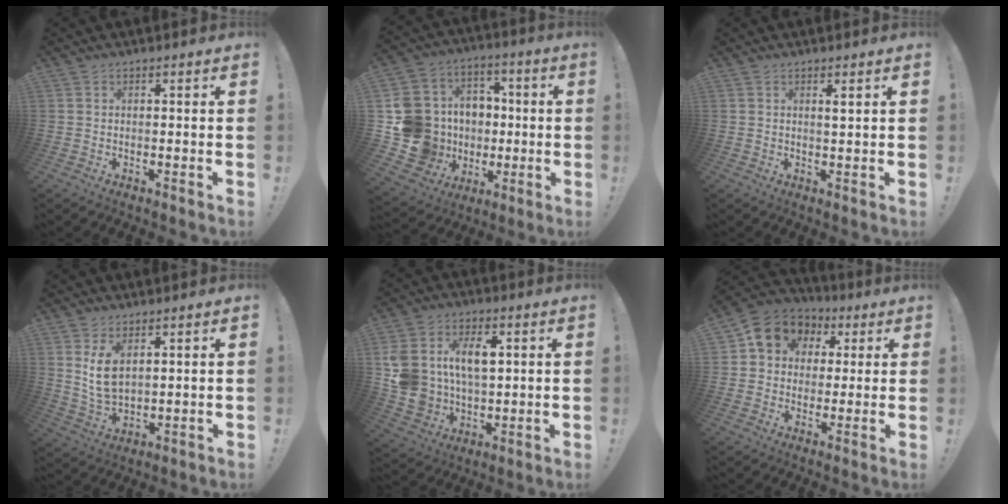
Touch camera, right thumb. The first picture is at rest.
{"total": 20.1, "force": [-2.1, 18.4, 7.8], "torque": [-0.147, 0.016, 0.018]}
{"total": 1.5, "force": [0.7, -0.1, 1.3], "torque": [-0.015, -0.008, 0.008]}
{"total": 8.0, "force": [3.1, 4.5, 5.8], "torque": [-0.118, -0.013, 0.054]}
{"total": 15.2, "force": [3.9, 11.3, 9.5], "torque": [-0.173, -0.015, 0.077]}
{"total": 10.2, "force": [3.2, 8.8, 4.1], "torque": [-0.050, -0.013, 0.064]}